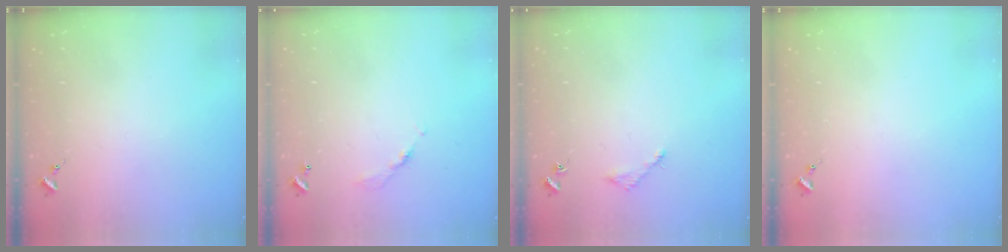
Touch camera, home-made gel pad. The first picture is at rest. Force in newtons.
{"total": 4.4, "press": 4.3, "slide": 0.2}
{"total": 3.0, "press": 3.0, "slide": 0.4}
{"total": 0.0}